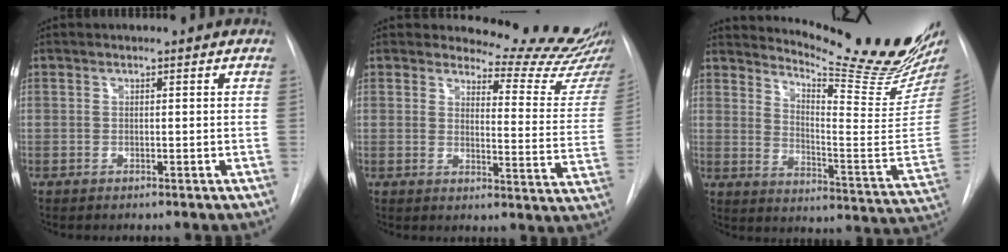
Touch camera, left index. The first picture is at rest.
{"total": 14.7, "force": [14.6, 0.4, 1.7], "torque": [-0.003, -0.138, 0.146]}
{"total": 21.5, "force": [19.6, 0.0, 8.8], "torque": [-0.134, -0.132, 0.253]}